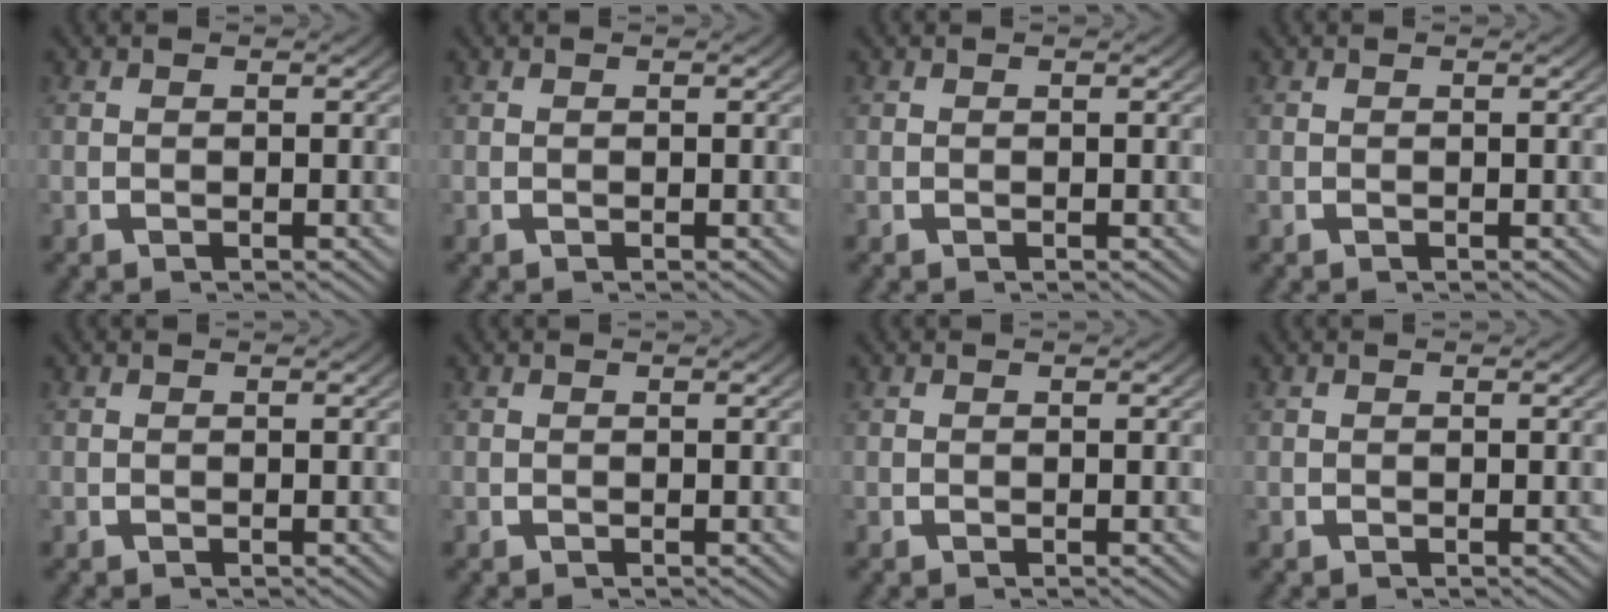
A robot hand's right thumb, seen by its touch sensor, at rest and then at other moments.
{"total": 0.0}
{"total": 0.0}
{"total": 0.0}
{"total": 0.0}
{"total": 0.0}
{"total": 0.0}
{"total": 0.0}